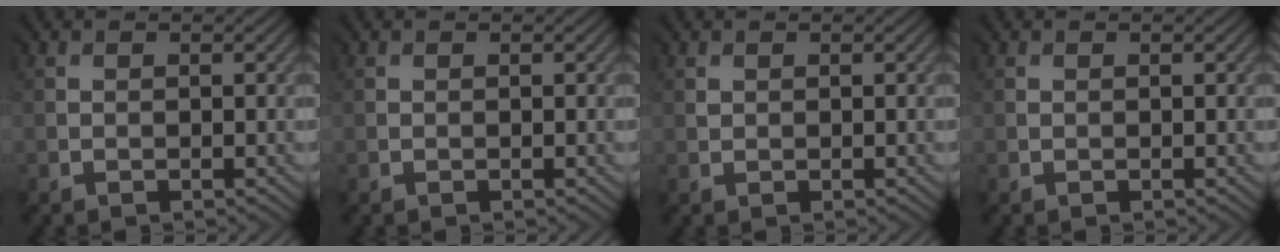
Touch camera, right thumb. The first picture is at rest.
{"total": 0.0}
{"total": 0.9, "force": [0.8, 0.4, -0.2], "torque": [0.001, -0.002, 0.016]}
{"total": 0.0}